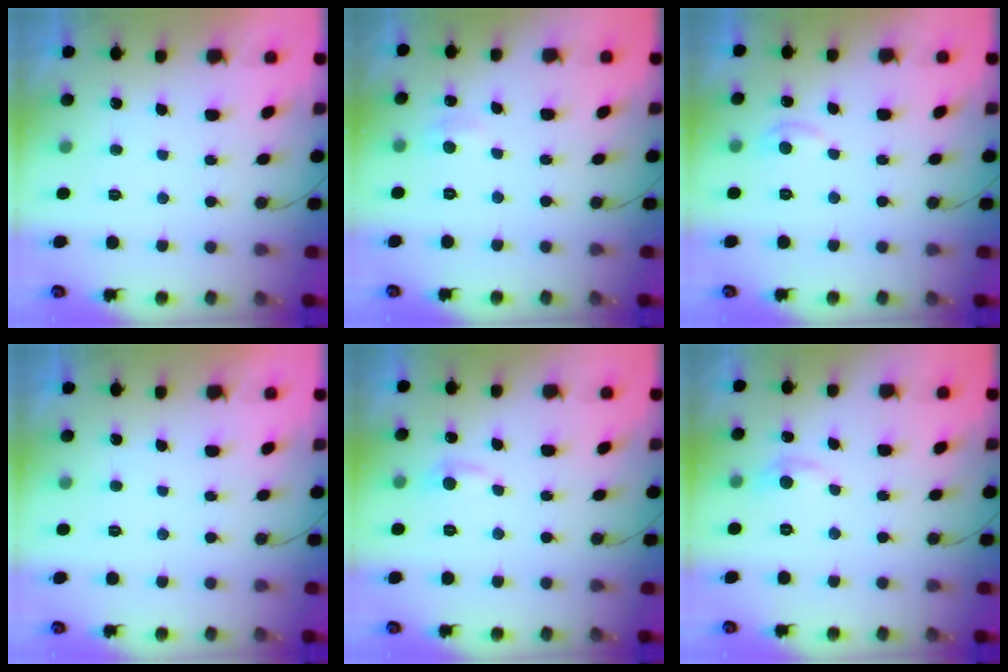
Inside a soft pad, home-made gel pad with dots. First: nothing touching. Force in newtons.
{"total": 5.3, "press": 5.3, "slide": 0.7}
{"total": 5.9, "press": 5.9, "slide": 0.8}
{"total": 0.0}
{"total": 4.3, "press": 4.3, "slide": 0.6}
{"total": 5.9, "press": 5.8, "slide": 0.9}